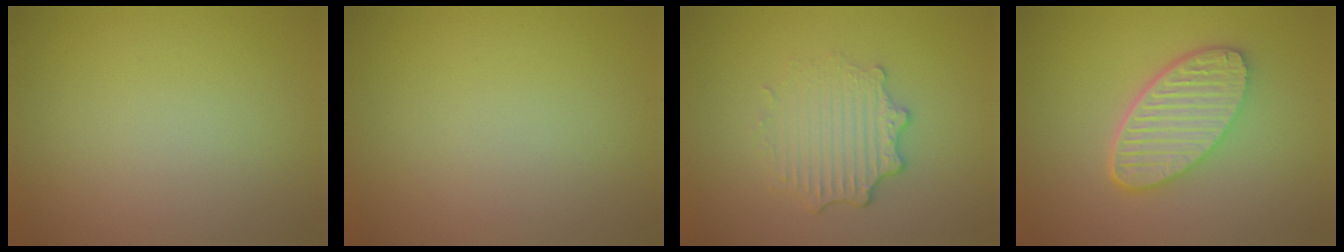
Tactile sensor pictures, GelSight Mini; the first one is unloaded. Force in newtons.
{"total": 0.0}
{"total": 3.5, "press": 2.8, "slide": 2.2}
{"total": 5.8, "press": 4.5, "slide": 3.6}